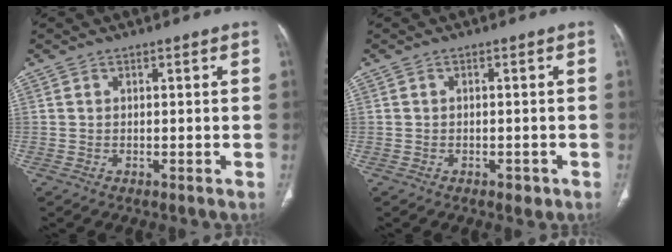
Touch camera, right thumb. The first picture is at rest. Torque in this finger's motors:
{"motor_torque": [0.62, 0.76, -0.36, -0.09, -0.01]}